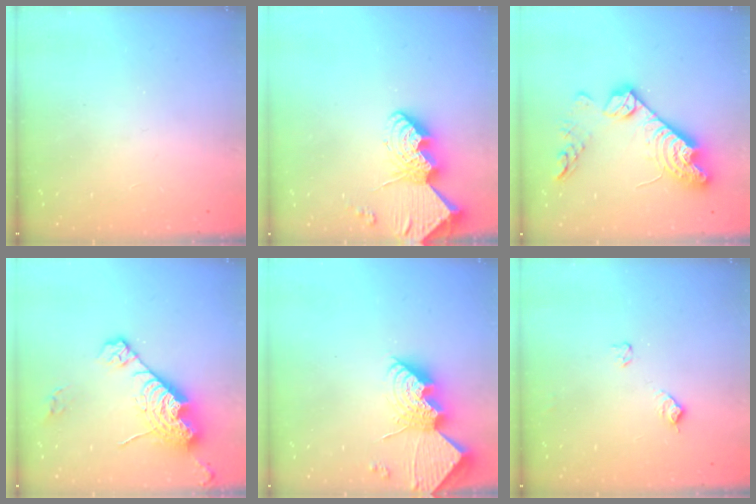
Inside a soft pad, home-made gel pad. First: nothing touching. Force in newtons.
{"total": 13.0, "press": 12.9, "slide": 1.2}
{"total": 18.9, "press": 18.8, "slide": 1.4}
{"total": 15.4, "press": 15.3, "slide": 1.5}
{"total": 14.2, "press": 14.2, "slide": 0.9}
{"total": 7.1, "press": 7.0, "slide": 0.8}